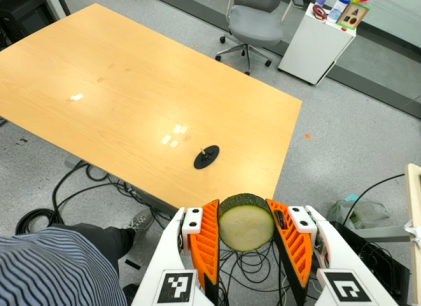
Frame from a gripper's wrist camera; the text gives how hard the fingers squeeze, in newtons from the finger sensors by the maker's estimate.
{"total": 12.6, "left": 11.5, "right": 13.6}